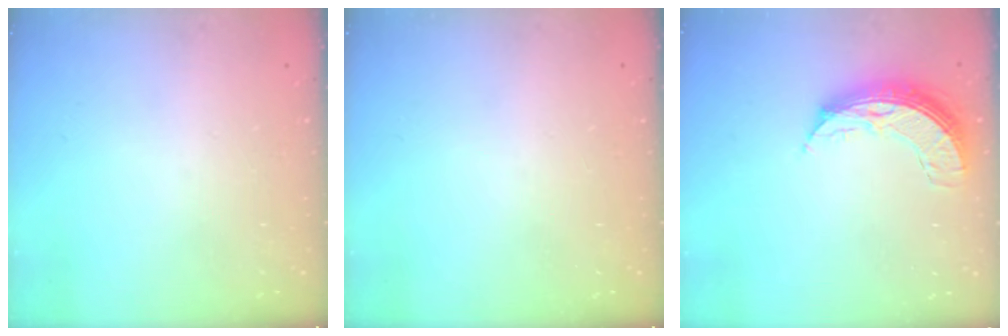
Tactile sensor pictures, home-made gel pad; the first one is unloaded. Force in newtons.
{"total": 0.0}
{"total": 8.6, "press": 8.6, "slide": 0.7}